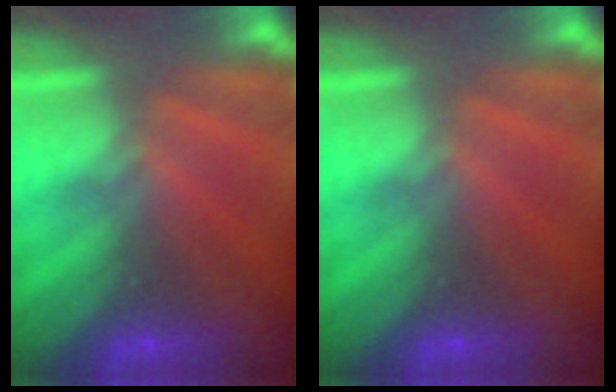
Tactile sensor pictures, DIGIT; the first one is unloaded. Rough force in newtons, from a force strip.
{"total": 0.0}